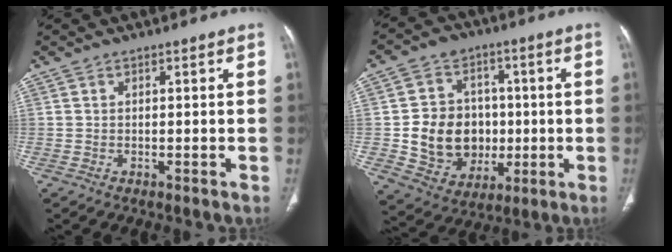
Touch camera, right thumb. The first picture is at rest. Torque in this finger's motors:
{"motor_torque": [0.77, 0.77, 0.07, -0.04, 0.24]}